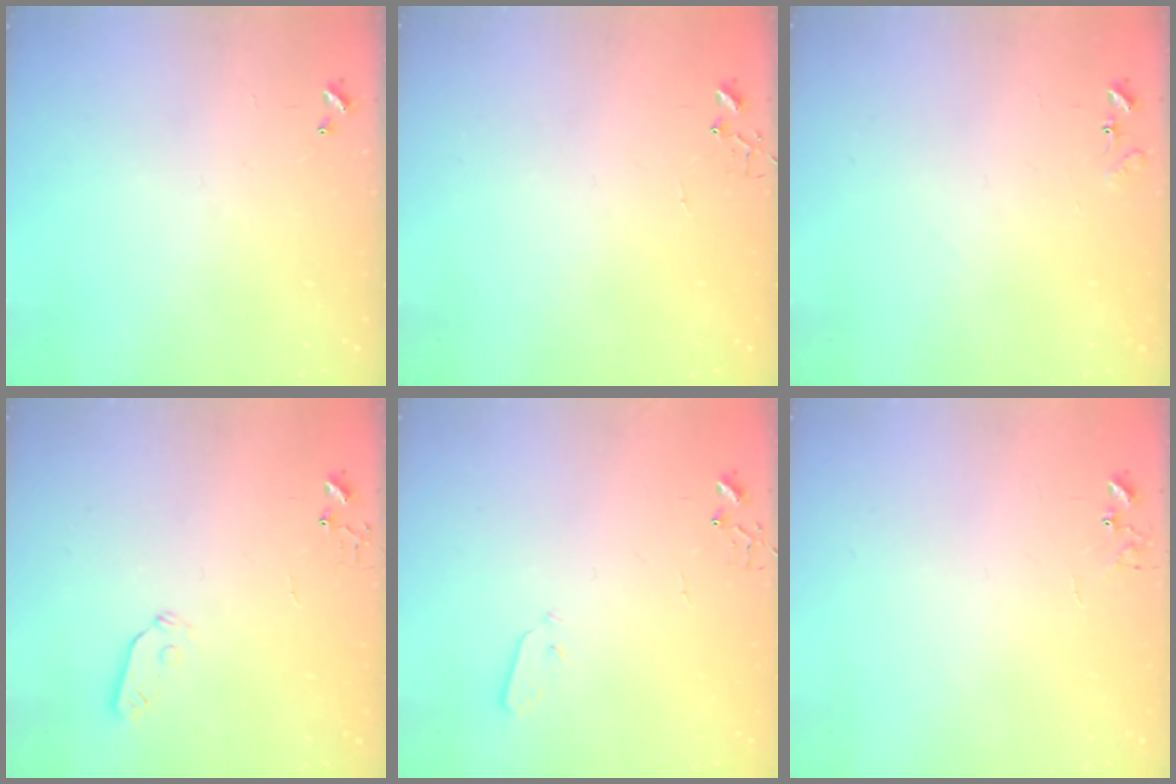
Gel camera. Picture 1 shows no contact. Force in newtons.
{"total": 3.6, "press": 3.6, "slide": 0.4}
{"total": 7.7, "press": 7.6, "slide": 0.6}
{"total": 4.2, "press": 4.2, "slide": 0.5}
{"total": 2.9, "press": 2.9, "slide": 0.4}
{"total": 5.9, "press": 5.9, "slide": 0.5}